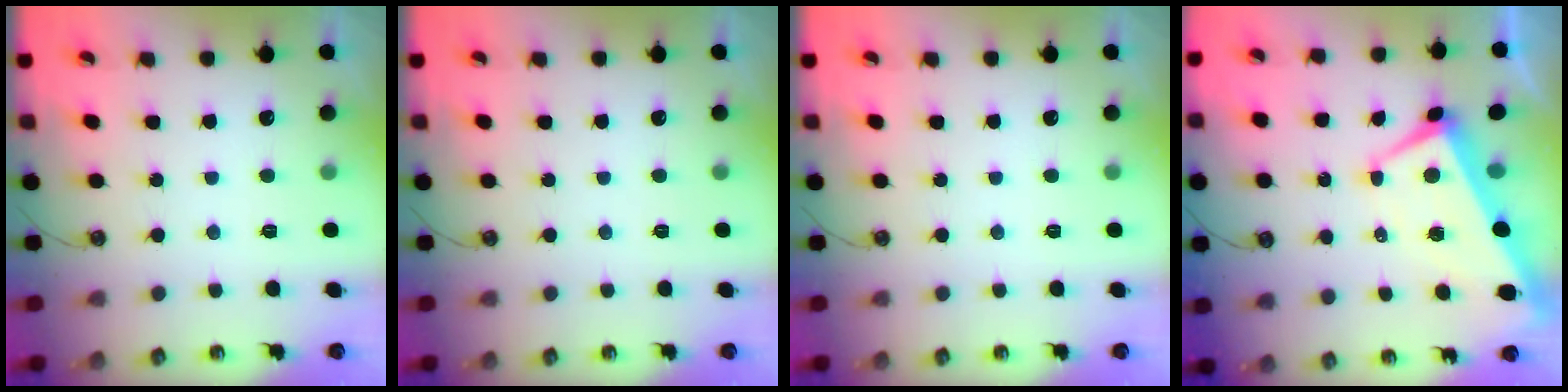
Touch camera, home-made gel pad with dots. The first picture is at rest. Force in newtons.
{"total": 0.0}
{"total": 0.0}
{"total": 2.2, "press": 1.9, "slide": 1.1}